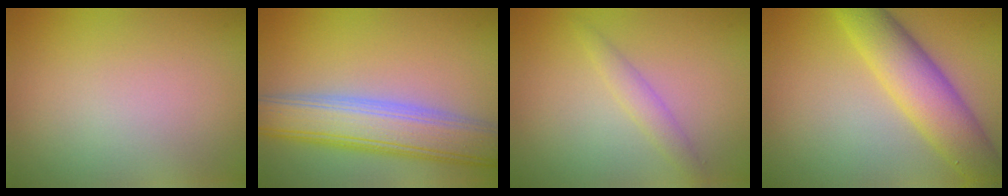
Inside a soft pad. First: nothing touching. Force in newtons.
{"total": 7.6, "press": 7.6, "slide": 0.4}
{"total": 1.7, "press": 1.7, "slide": 0.1}
{"total": 6.9, "press": 6.9, "slide": 0.1}